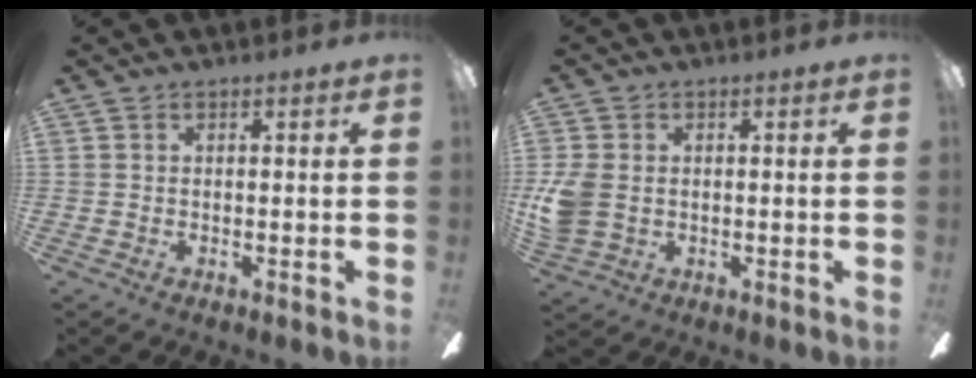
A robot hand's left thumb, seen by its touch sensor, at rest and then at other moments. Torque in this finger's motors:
{"motor_torque": [0.30, 0.94, 0.63, -0.62, 0.09]}